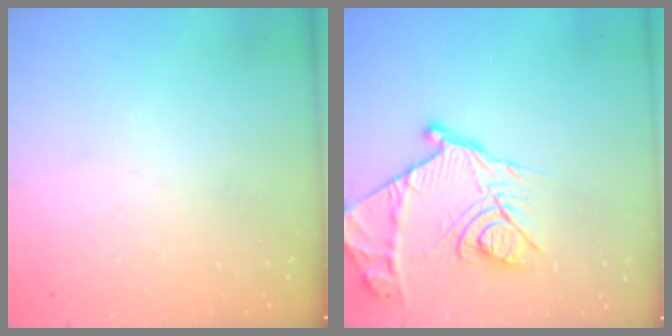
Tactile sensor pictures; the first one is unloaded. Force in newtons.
{"total": 18.9, "press": 18.8, "slide": 1.6}